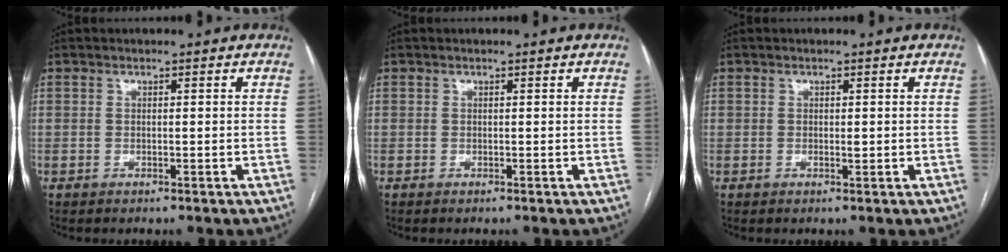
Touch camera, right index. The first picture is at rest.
{"total": 0.0}
{"total": 0.8, "force": [0.0, 0.3, 0.8], "torque": [-0.011, -0.002, 0.000]}